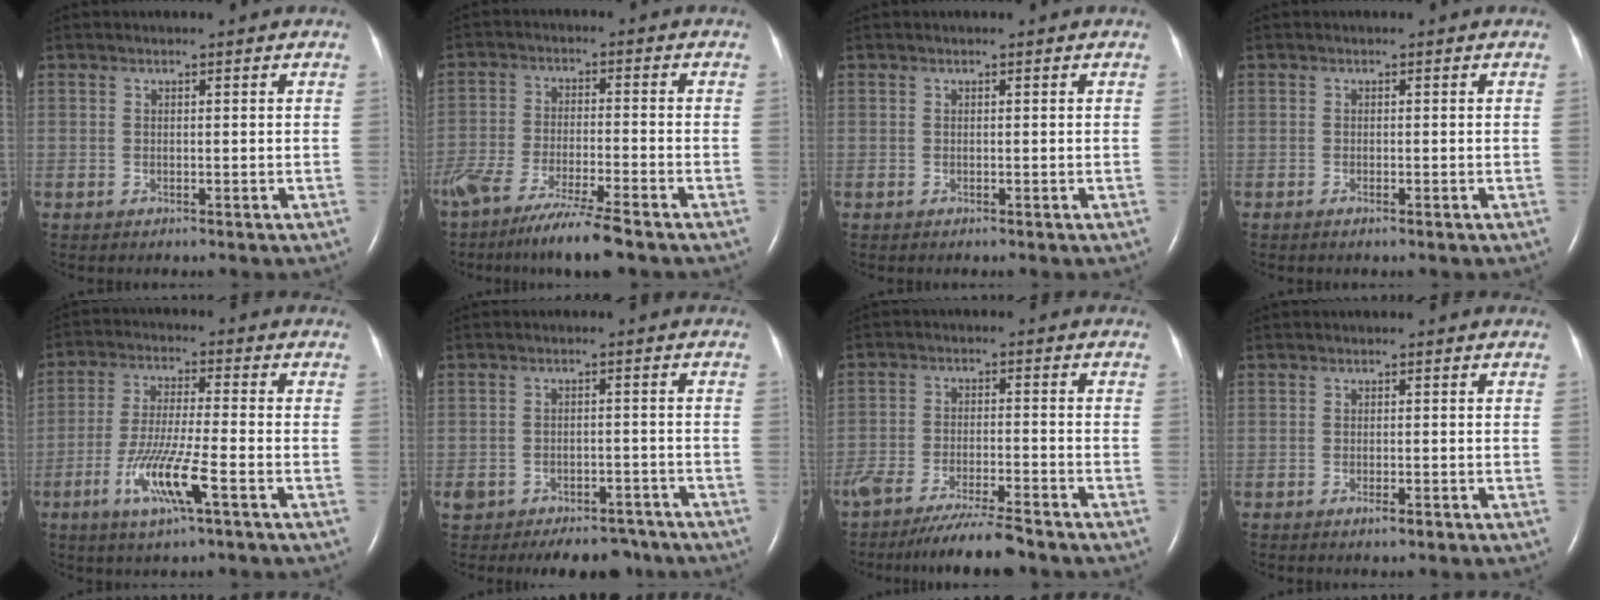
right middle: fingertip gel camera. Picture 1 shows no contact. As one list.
[{"total": 11.9, "force": [-9.1, 0.5, 7.6], "torque": [-0.141, -0.035, -0.158]}, {"total": 0.0}, {"total": 0.7, "force": [-0.5, 0.0, 0.5], "torque": [-0.012, -0.004, -0.007]}, {"total": 9.5, "force": [-4.2, 0.4, 8.5], "torque": [-0.173, -0.015, -0.081]}, {"total": 12.9, "force": [-9.6, 7.1, 4.7], "torque": [-0.098, 0.005, -0.119]}, {"total": 9.6, "force": [-8.2, 0.5, 5.0], "torque": [-0.082, -0.025, -0.135]}, {"total": 1.3, "force": [-0.9, 0.2, 0.9], "torque": [-0.018, -0.004, -0.012]}]